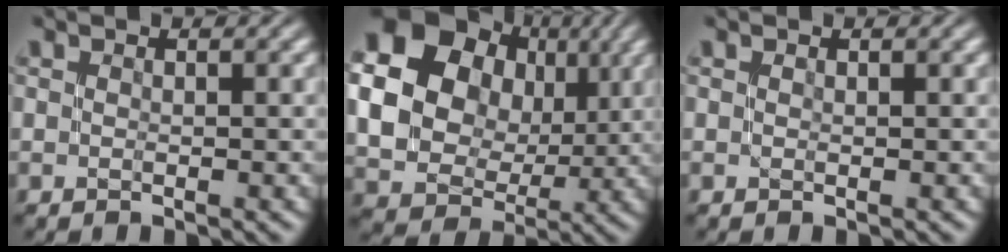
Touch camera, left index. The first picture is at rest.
{"total": 16.3, "force": [3.9, 13.7, 7.9], "torque": [-0.205, 0.026, 0.066]}
{"total": 0.0}